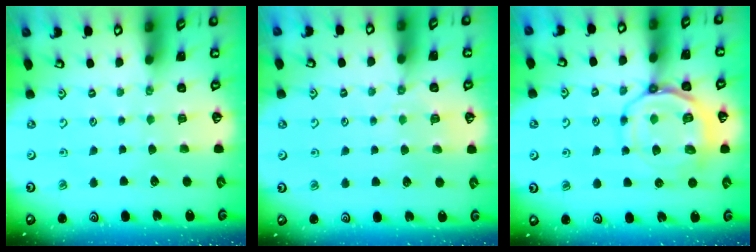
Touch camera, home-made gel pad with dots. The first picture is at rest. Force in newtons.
{"total": 2.9, "press": 2.8, "slide": 0.6}
{"total": 11.7, "press": 11.6, "slide": 1.5}